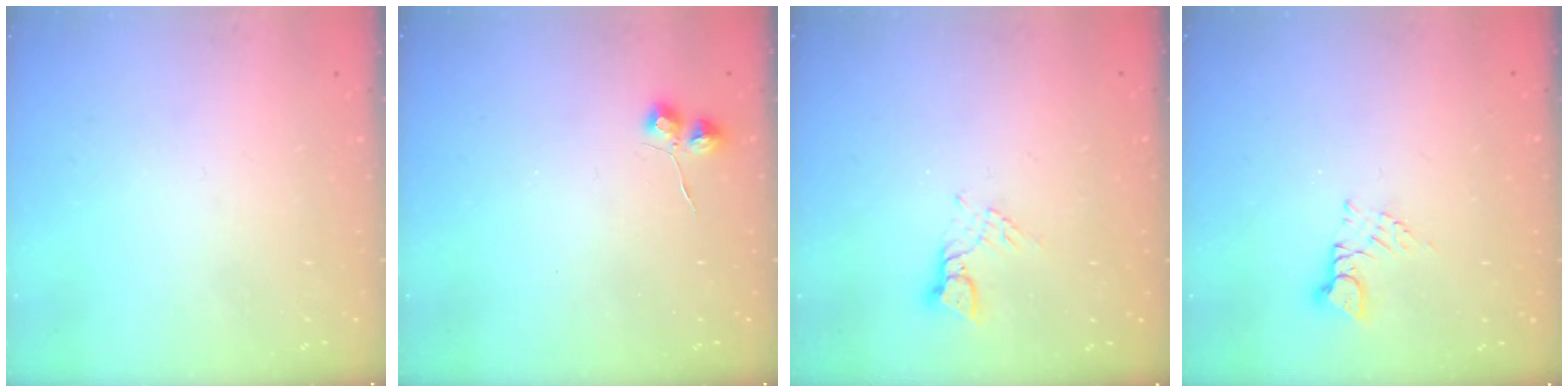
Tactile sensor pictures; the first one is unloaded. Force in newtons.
{"total": 5.5, "press": 5.5, "slide": 0.9}
{"total": 2.6, "press": 2.6, "slide": 0.3}
{"total": 2.8, "press": 2.8, "slide": 0.5}